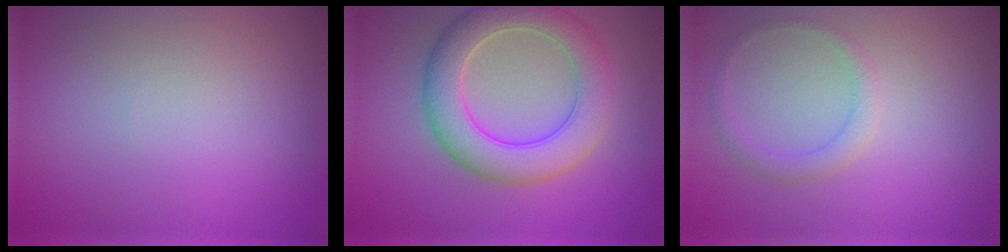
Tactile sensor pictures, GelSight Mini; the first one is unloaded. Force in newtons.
{"total": 6.4, "press": 6.4, "slide": 0.3}
{"total": 1.6, "press": 1.6, "slide": 0.2}